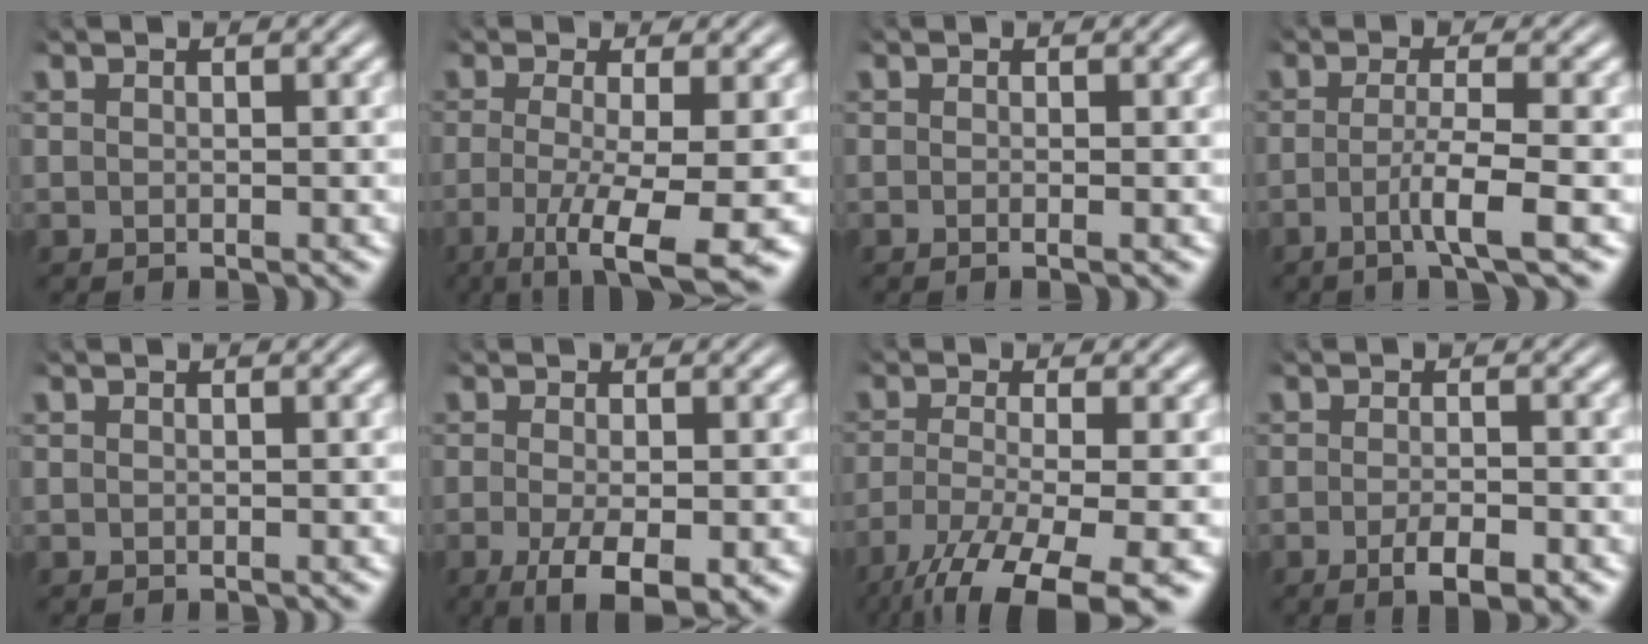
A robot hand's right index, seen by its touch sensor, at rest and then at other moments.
{"total": 9.2, "force": [-6.8, 2.2, 5.8], "torque": [-0.114, -0.051, -0.085]}
{"total": 0.7, "force": [-0.5, 0.1, 0.5], "torque": [-0.013, 0.000, -0.011]}
{"total": 4.1, "force": [-1.8, 0.1, 3.7], "torque": [-0.071, -0.016, -0.025]}
{"total": 0.0}
{"total": 6.1, "force": [-3.4, 2.2, 4.6], "torque": [-0.089, -0.034, -0.036]}
{"total": 8.8, "force": [-5.2, 3.3, 6.3], "torque": [-0.121, -0.048, -0.058]}
{"total": 3.5, "force": [-1.9, 1.2, 2.7], "torque": [-0.046, -0.007, -0.032]}